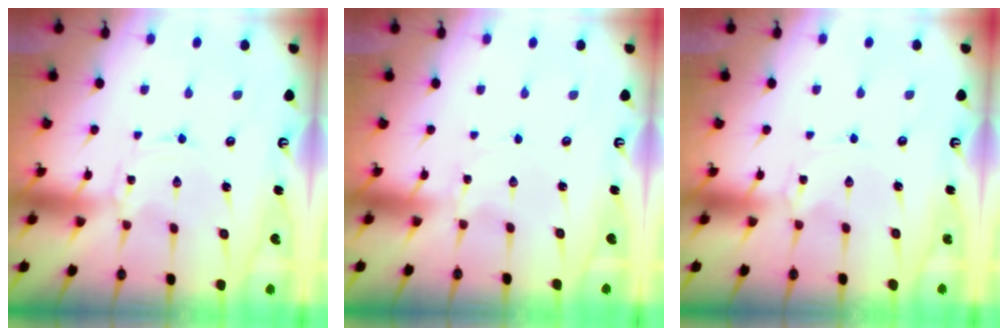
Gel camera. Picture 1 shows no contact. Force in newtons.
{"total": 0.0}
{"total": 0.0}